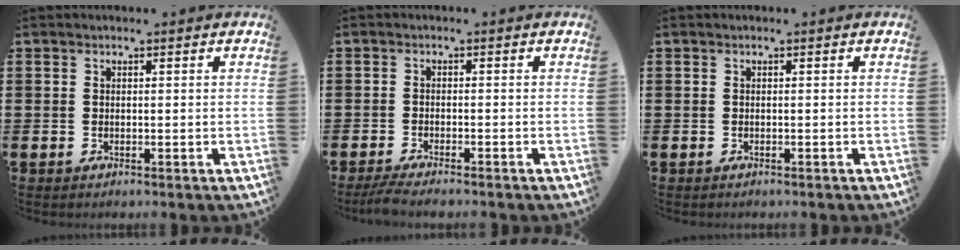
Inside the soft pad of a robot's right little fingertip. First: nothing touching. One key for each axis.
{"total": 2.1, "fx": -1.7, "fy": 0.1, "fz": 1.2, "tx": -0.026, "ty": 0.000, "tz": -0.035}
{"total": 0.0}